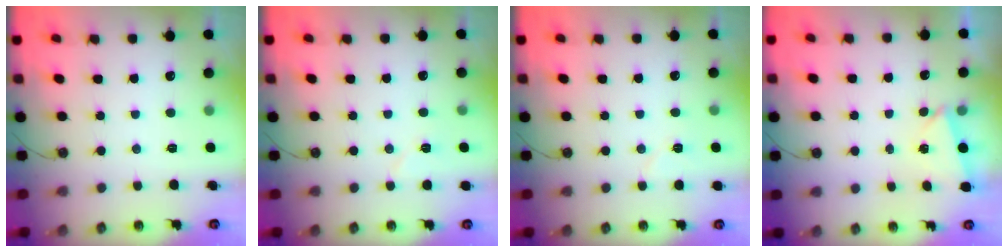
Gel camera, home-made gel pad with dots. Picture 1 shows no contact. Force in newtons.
{"total": 5.6, "press": 5.0, "slide": 2.5}
{"total": 4.7, "press": 4.4, "slide": 1.6}
{"total": 1.6, "press": 0.9, "slide": 1.2}